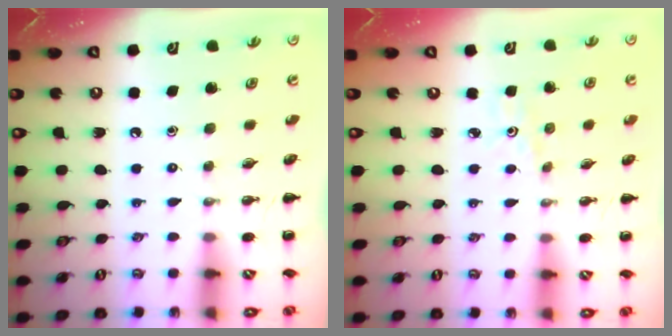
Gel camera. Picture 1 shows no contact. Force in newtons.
{"total": 2.0, "press": 1.9, "slide": 0.7}